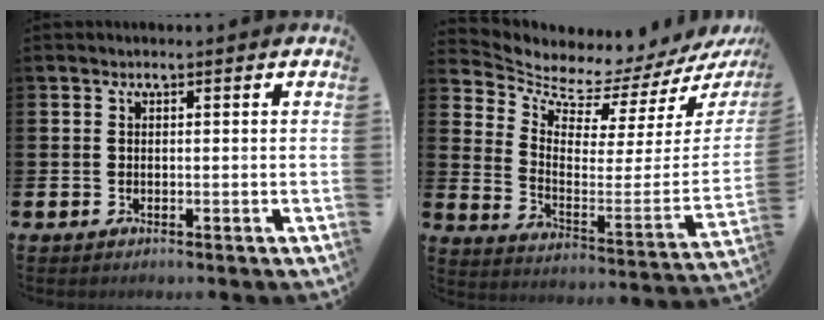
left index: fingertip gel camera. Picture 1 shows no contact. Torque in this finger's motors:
{"motor_torque": [0.72, -0.91, 0.05, -0.07]}